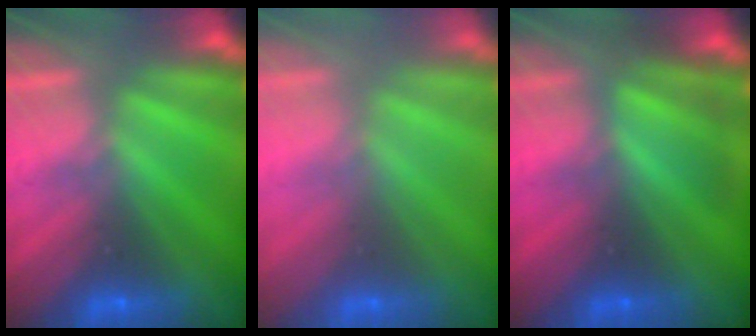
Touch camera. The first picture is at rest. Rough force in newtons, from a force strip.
{"total": 2.5}
{"total": 3.0}